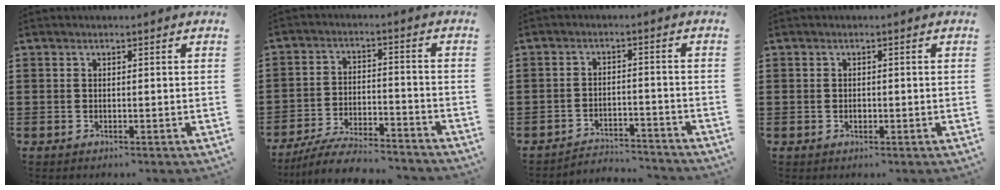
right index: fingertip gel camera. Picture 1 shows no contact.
{"total": 7.0, "force": [-6.6, 0.5, 2.3], "torque": [-0.044, 0.008, -0.126]}
{"total": 3.4, "force": [-3.4, 0.4, 0.3], "torque": [-0.011, 0.004, -0.072]}
{"total": 0.9, "force": [-0.3, 0.6, 0.6], "torque": [-0.014, 0.000, -0.005]}